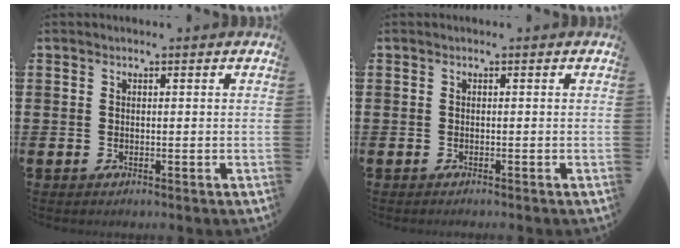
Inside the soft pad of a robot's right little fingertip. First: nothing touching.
{"total": 0.0}